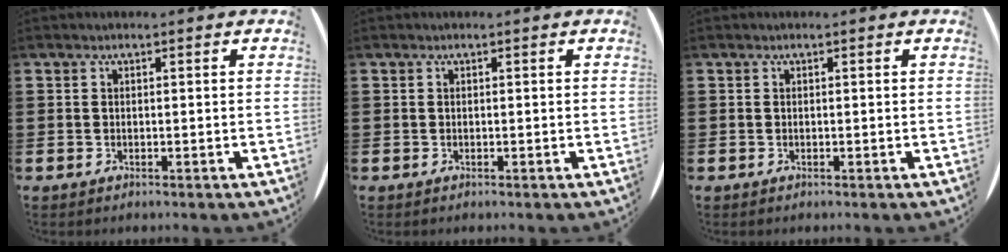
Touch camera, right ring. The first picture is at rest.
{"total": 0.0}
{"total": 0.0}